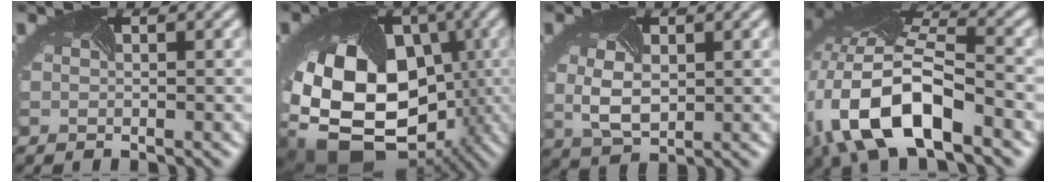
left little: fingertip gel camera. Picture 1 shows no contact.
{"total": 18.2, "force": [-5.0, 12.9, 11.9], "torque": [-0.220, -0.030, -0.070]}
{"total": 3.7, "force": [0.1, 2.3, 2.9], "torque": [-0.071, -0.007, 0.009]}
{"total": 12.5, "force": [-5.3, 5.4, 10.0], "torque": [-0.211, -0.010, -0.096]}